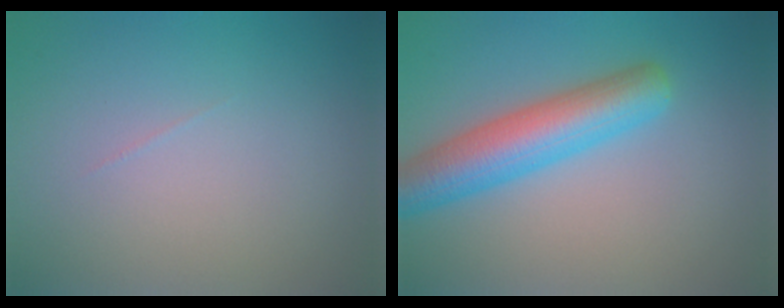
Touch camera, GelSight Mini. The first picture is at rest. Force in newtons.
{"total": 6.3, "press": 6.2, "slide": 0.3}